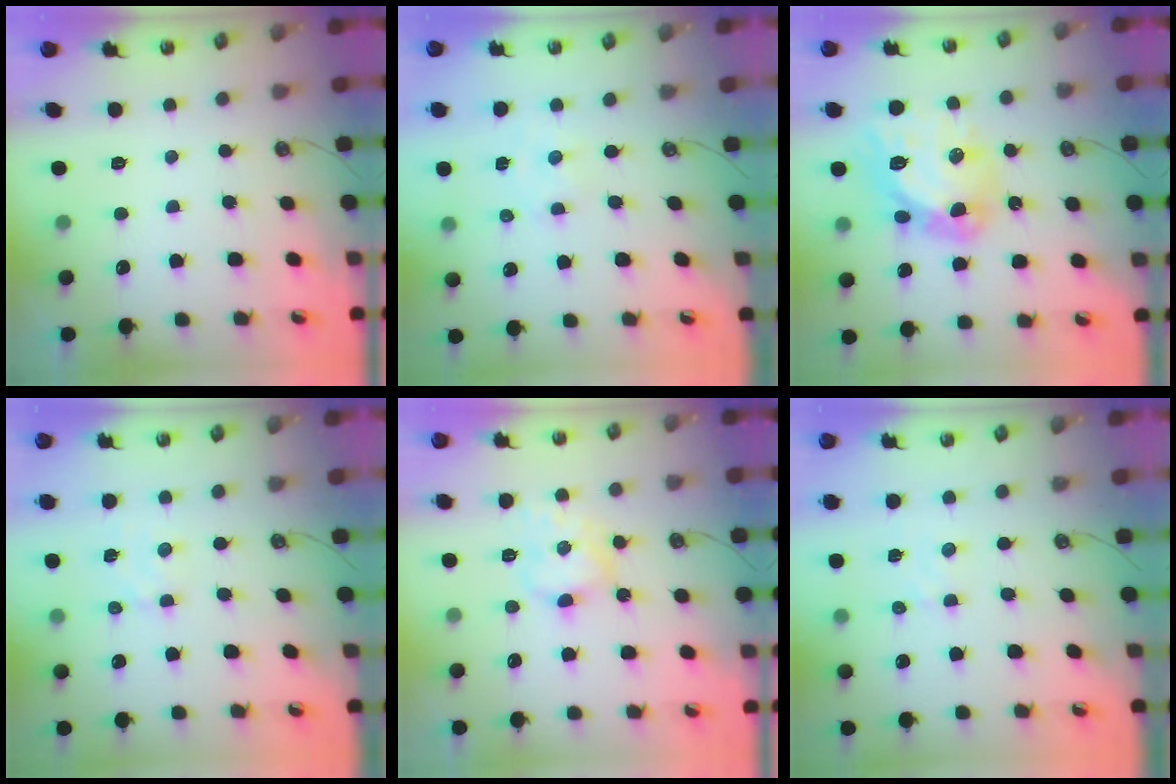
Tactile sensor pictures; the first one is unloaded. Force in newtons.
{"total": 1.8, "press": 1.7, "slide": 0.3}
{"total": 17.0, "press": 16.9, "slide": 1.7}
{"total": 3.0, "press": 2.9, "slide": 0.6}
{"total": 8.8, "press": 8.8, "slide": 0.6}
{"total": 1.5, "press": 1.4, "slide": 0.3}